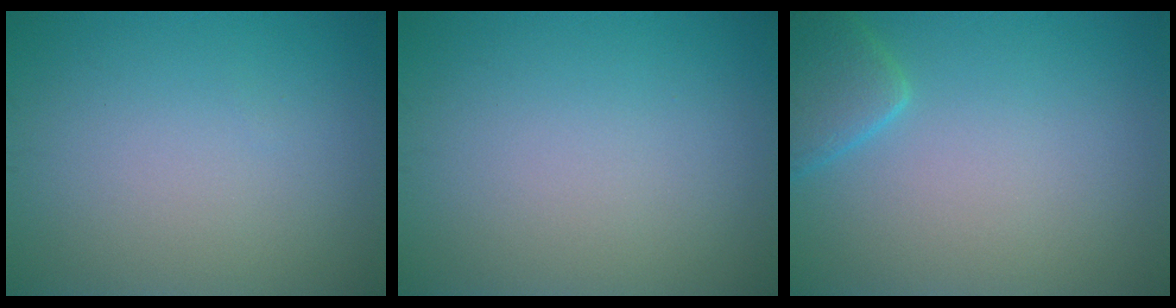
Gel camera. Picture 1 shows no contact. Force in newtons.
{"total": 0.0}
{"total": 2.4, "press": 2.4, "slide": 0.3}